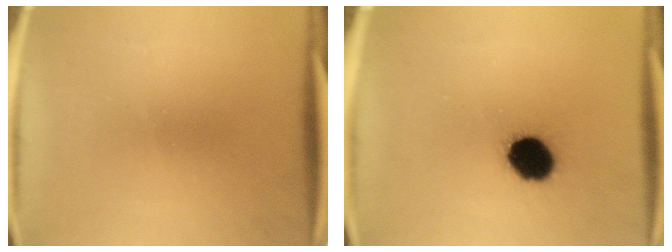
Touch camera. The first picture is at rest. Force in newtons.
{"total": 10.7}